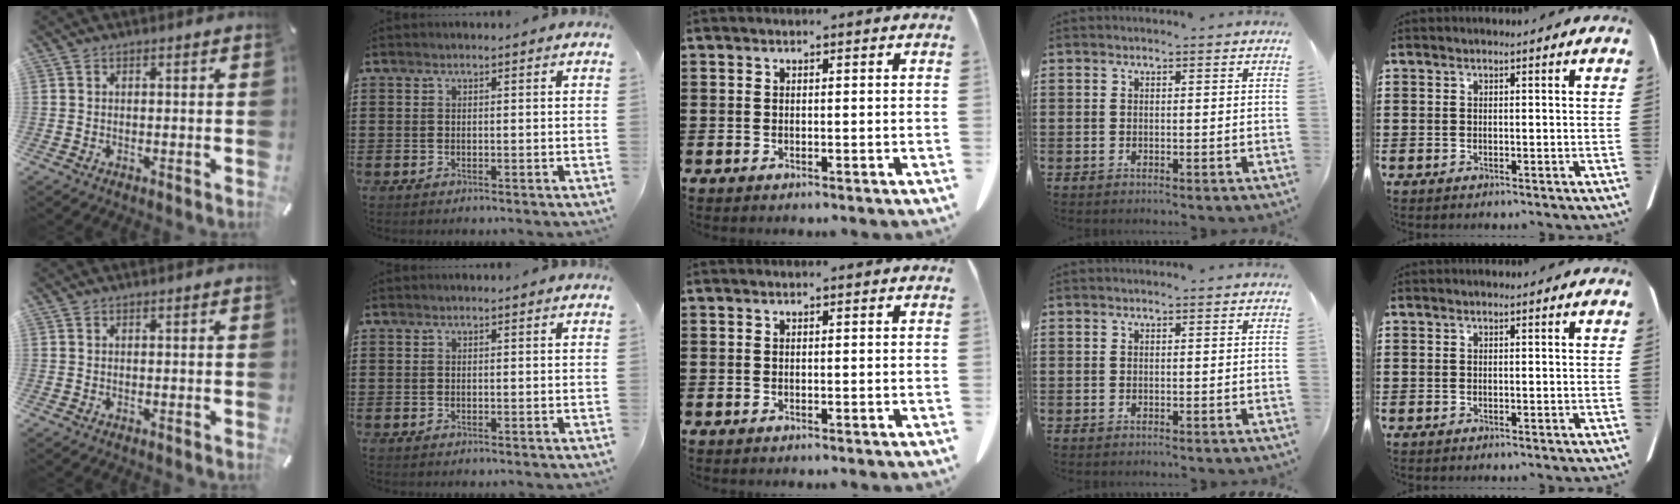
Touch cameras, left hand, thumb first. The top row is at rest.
{}